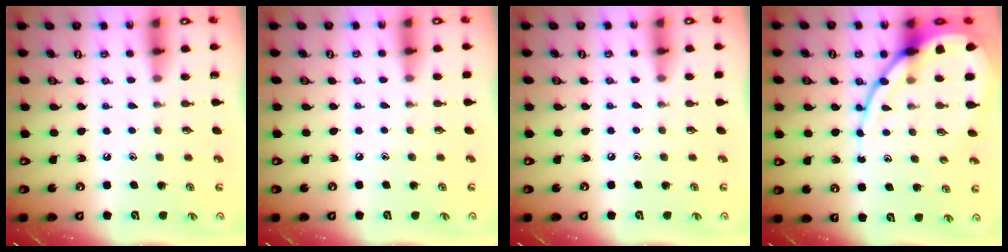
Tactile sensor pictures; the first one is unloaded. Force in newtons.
{"total": 0.0}
{"total": 0.0}
{"total": 13.8, "press": 13.7, "slide": 1.3}